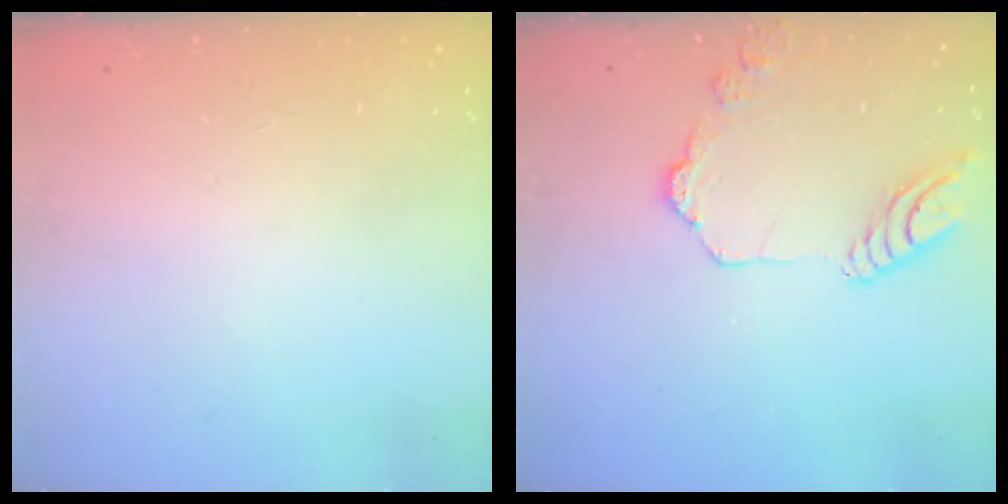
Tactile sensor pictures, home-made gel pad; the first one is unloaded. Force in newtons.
{"total": 13.1, "press": 13.1, "slide": 1.3}